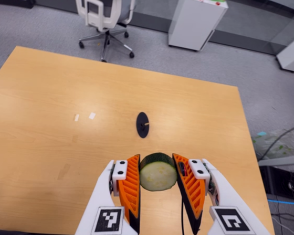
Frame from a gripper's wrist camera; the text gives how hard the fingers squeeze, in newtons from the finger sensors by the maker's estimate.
{"total": 12.5, "left": 11.2, "right": 13.8}